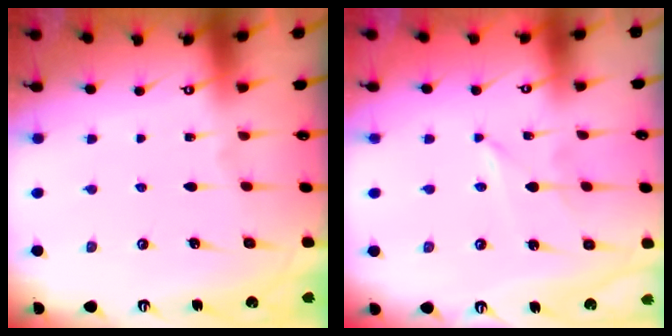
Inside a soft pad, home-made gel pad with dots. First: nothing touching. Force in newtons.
{"total": 0.0}